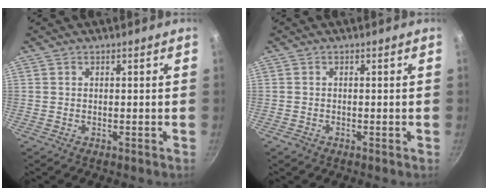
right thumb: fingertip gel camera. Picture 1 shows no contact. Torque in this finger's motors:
{"motor_torque": [0.23, 0.03, 0.14, -0.04, 0.04]}